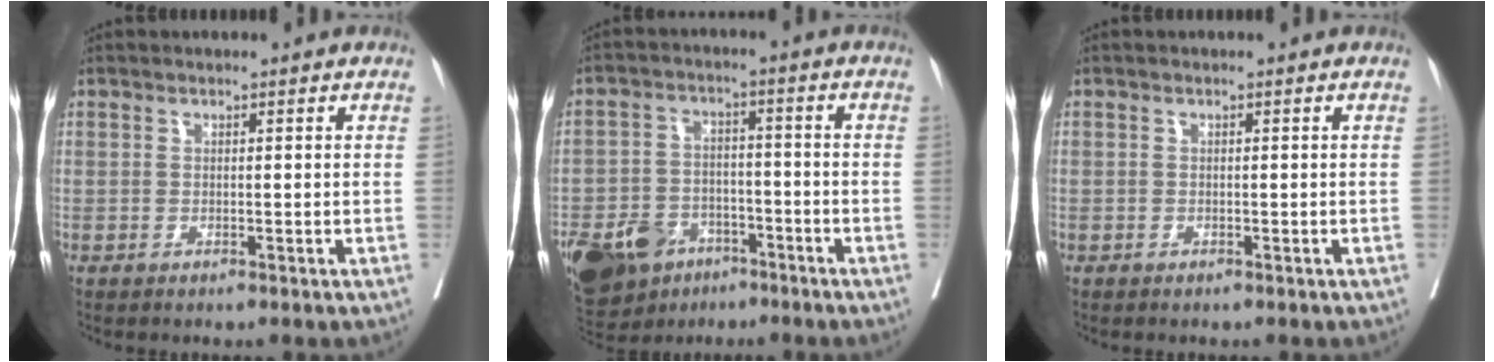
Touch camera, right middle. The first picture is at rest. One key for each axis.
{"total": 17.5, "fx": -10.2, "fy": 11.1, "fz": 8.8, "tx": -0.225, "ty": -0.008, "tz": -0.164}
{"total": 0.7, "fx": -0.3, "fy": 0.6, "fz": -0.1, "tx": 0.003, "ty": 0.008, "tz": -0.007}